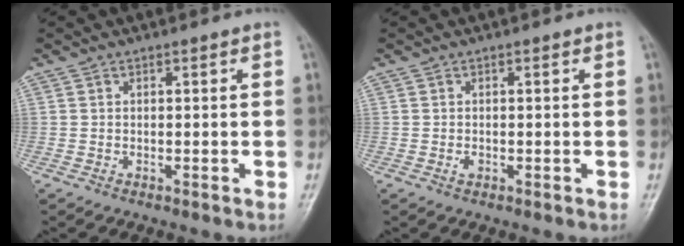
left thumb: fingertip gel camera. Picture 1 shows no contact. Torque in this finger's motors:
{"motor_torque": [0.09, 0.13, 0.45, 0.06, 0.00]}